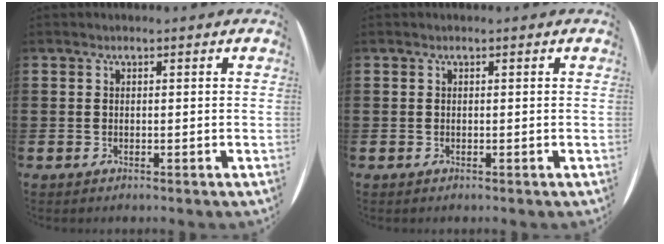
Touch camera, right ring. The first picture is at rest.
{"total": 0.0}